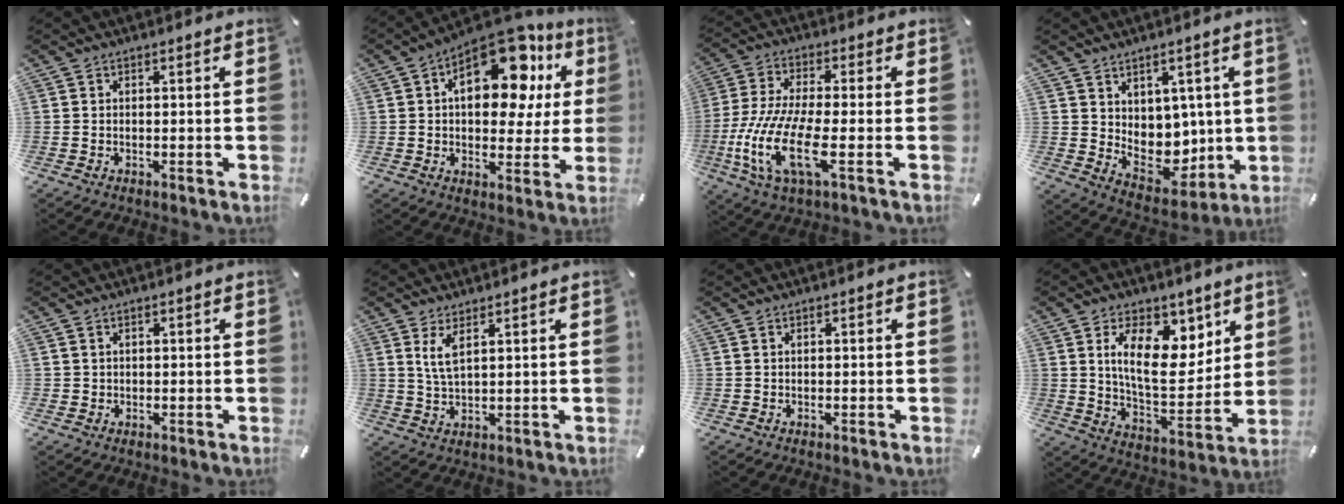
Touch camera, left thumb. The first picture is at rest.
{"total": 19.0, "force": [7.6, 10.7, 13.8], "torque": [-0.189, -0.044, 0.127]}
{"total": 15.0, "force": [-4.6, 4.7, 13.4], "torque": [-0.304, -0.022, -0.086]}
{"total": 7.8, "force": [3.3, 6.7, 2.4], "torque": [-0.034, -0.046, 0.073]}
{"total": 1.0, "force": [0.3, 0.9, 0.0], "torque": [0.001, 0.004, 0.005]}
{"total": 4.6, "force": [2.6, 1.5, 3.5], "torque": [-0.076, 0.001, 0.046]}
{"total": 0.0}
{"total": 15.5, "force": [6.6, 9.1, 10.7], "torque": [-0.160, -0.034, 0.116]}